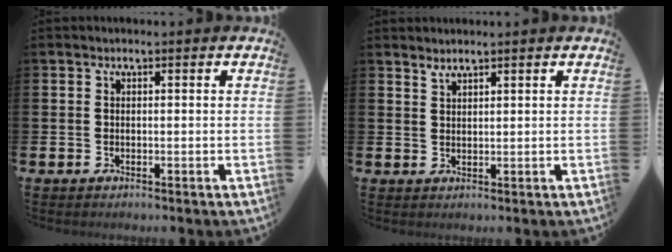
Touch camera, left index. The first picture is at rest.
{"total": 1.7, "force": [1.6, 0.2, 0.0], "torque": [-0.002, -0.004, 0.031]}